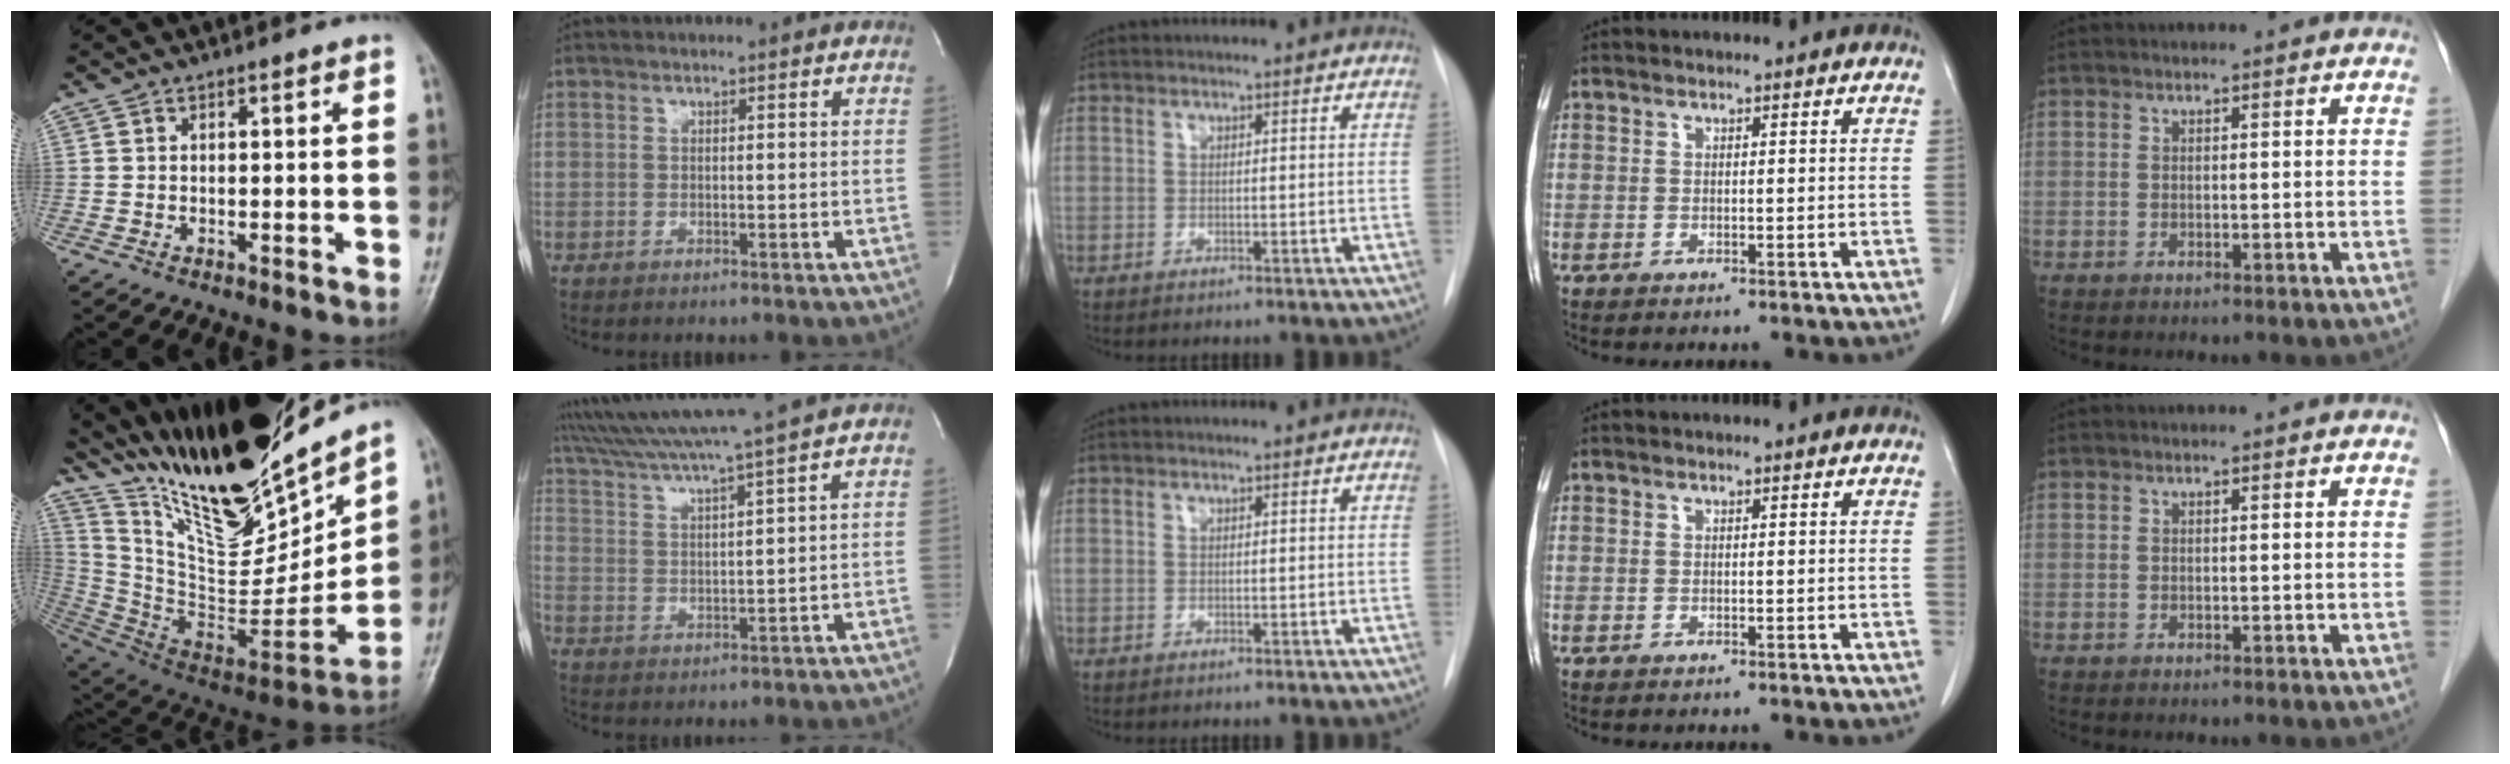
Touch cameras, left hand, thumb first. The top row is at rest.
{"thumb": {"total": 28.5, "force": [23.5, 6.9, 14.5], "torque": [-0.208, -0.119, 0.406]}, "index": {"total": 12.9, "force": [10.9, -2.4, 6.6], "torque": [-0.121, 0.001, 0.177]}}